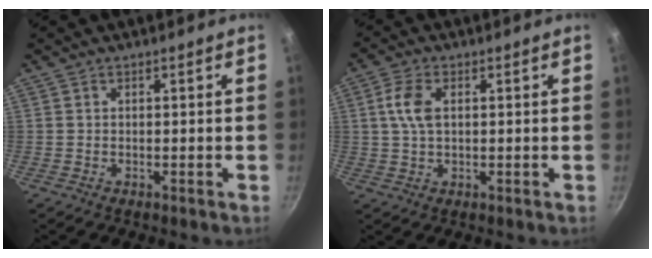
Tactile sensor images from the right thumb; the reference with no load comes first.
{"total": 5.5, "force": [1.2, 3.2, 4.4], "torque": [-0.087, 0.005, 0.021]}